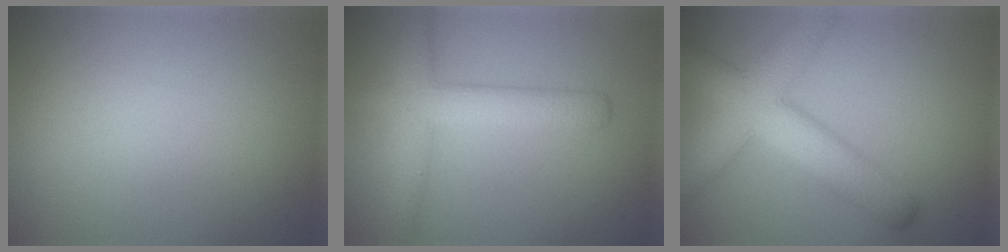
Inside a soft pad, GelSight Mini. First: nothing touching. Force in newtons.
{"total": 4.5, "press": 4.5, "slide": 0.2}
{"total": 7.6, "press": 7.6, "slide": 0.4}